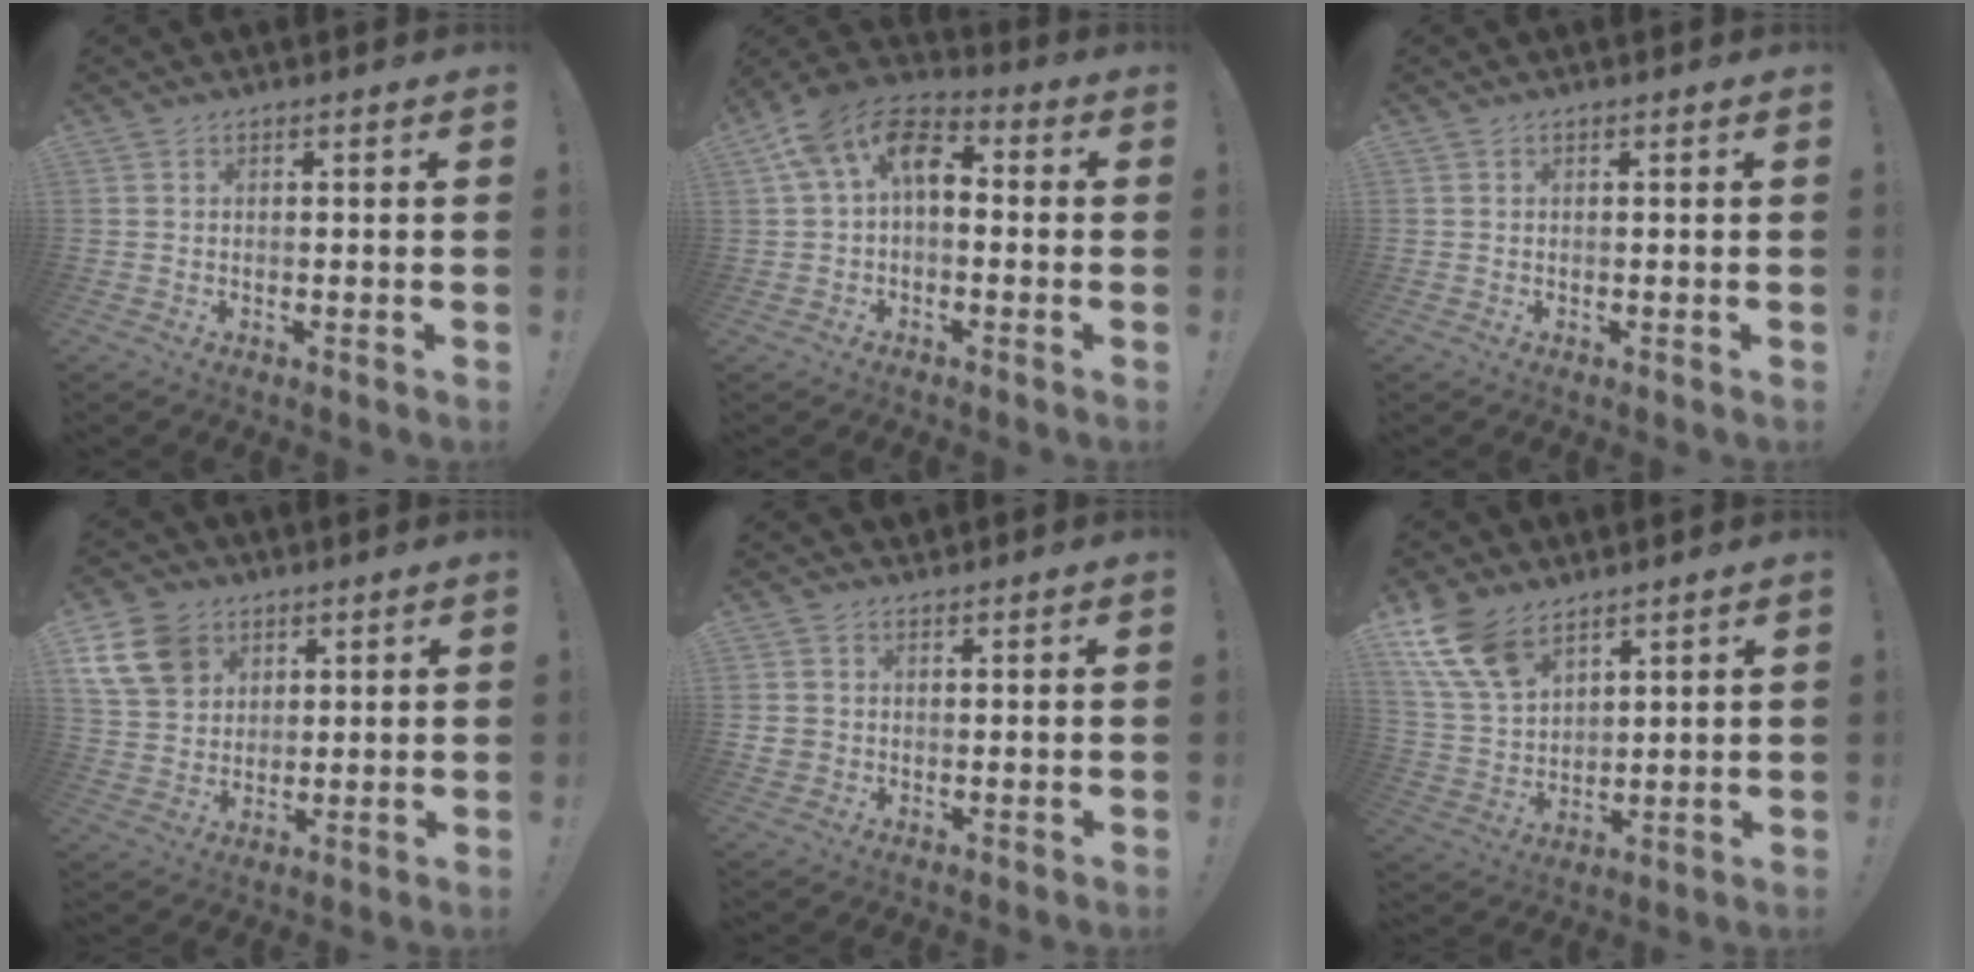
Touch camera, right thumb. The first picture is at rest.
{"total": 12.6, "force": [2.2, 7.9, 9.5], "torque": [-0.183, 0.010, 0.041]}
{"total": 0.0}
{"total": 13.6, "force": [6.6, 10.2, 6.1], "torque": [-0.111, -0.028, 0.136]}
{"total": 3.3, "force": [1.7, 2.9, 0.4], "torque": [-0.009, -0.006, 0.033]}
{"total": 13.7, "force": [9.1, 7.4, 7.2], "torque": [-0.163, -0.047, 0.175]}